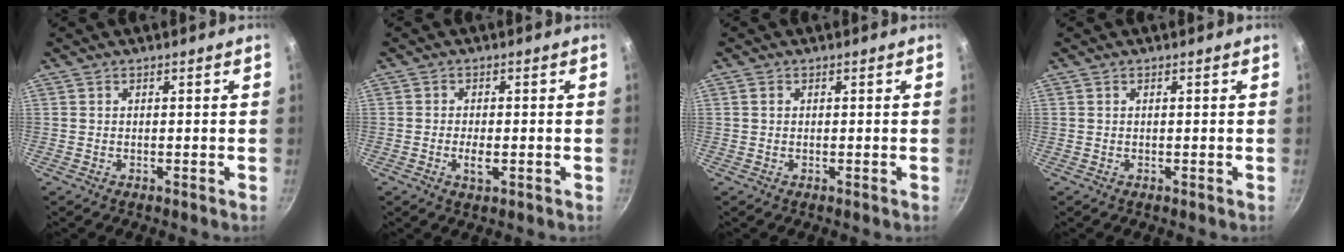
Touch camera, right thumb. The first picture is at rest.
{"total": 3.0, "force": [-0.8, 1.5, 2.5], "torque": [-0.047, 0.004, -0.015]}
{"total": 0.7, "force": [0.2, 0.6, 0.4], "torque": [-0.006, 0.002, 0.002]}
{"total": 0.0}